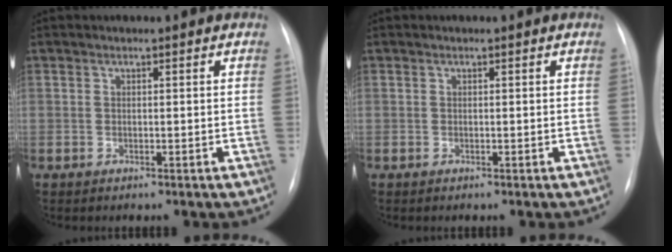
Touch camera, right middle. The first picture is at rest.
{"total": 0.0}